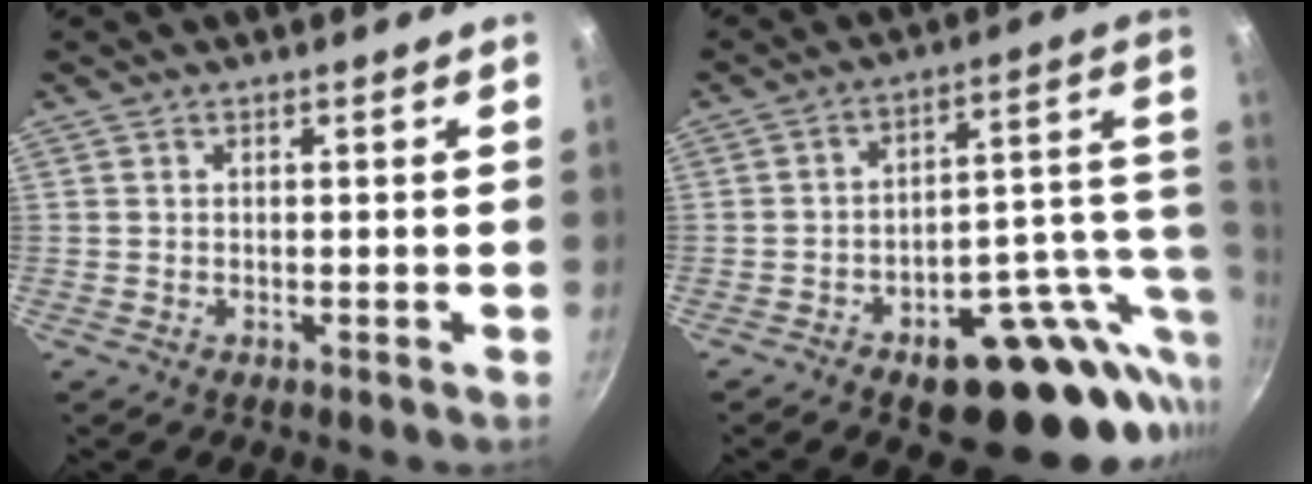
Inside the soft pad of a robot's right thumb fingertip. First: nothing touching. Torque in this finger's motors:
{"motor_torque": [3.20, 1.26, 0.42, -0.61, 0.35]}